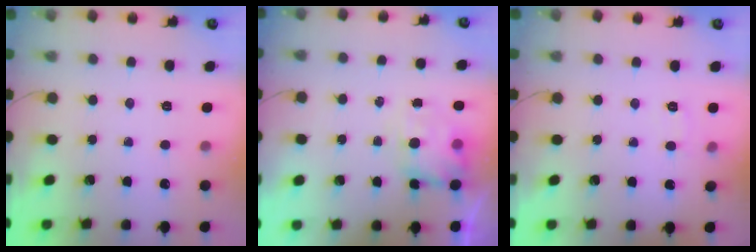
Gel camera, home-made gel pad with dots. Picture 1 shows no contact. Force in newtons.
{"total": 5.2, "press": 5.0, "slide": 1.4}
{"total": 5.6, "press": 5.5, "slide": 1.4}